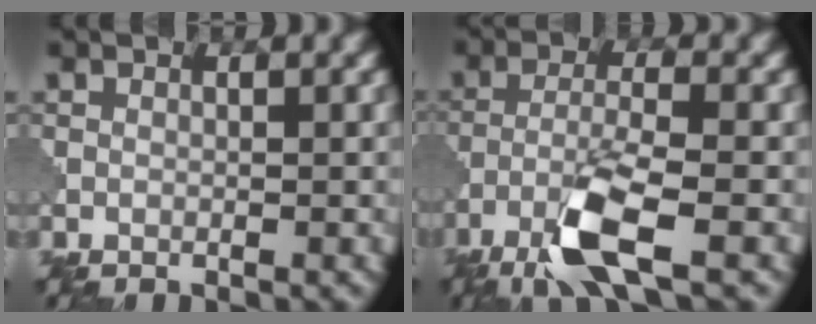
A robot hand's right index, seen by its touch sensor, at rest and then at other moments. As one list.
[{"total": 6.4, "force": [-3.6, 1.2, 5.1], "torque": [-0.103, -0.002, -0.079]}]